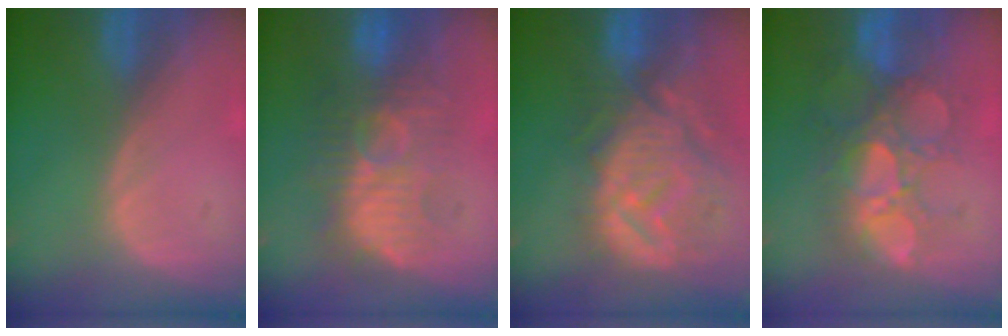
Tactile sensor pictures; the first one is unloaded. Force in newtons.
{"total": 9.7, "press": 9.6, "slide": 1.4}
{"total": 12.6, "press": 11.2, "slide": 5.8}
{"total": 11.0, "press": 9.9, "slide": 4.9}